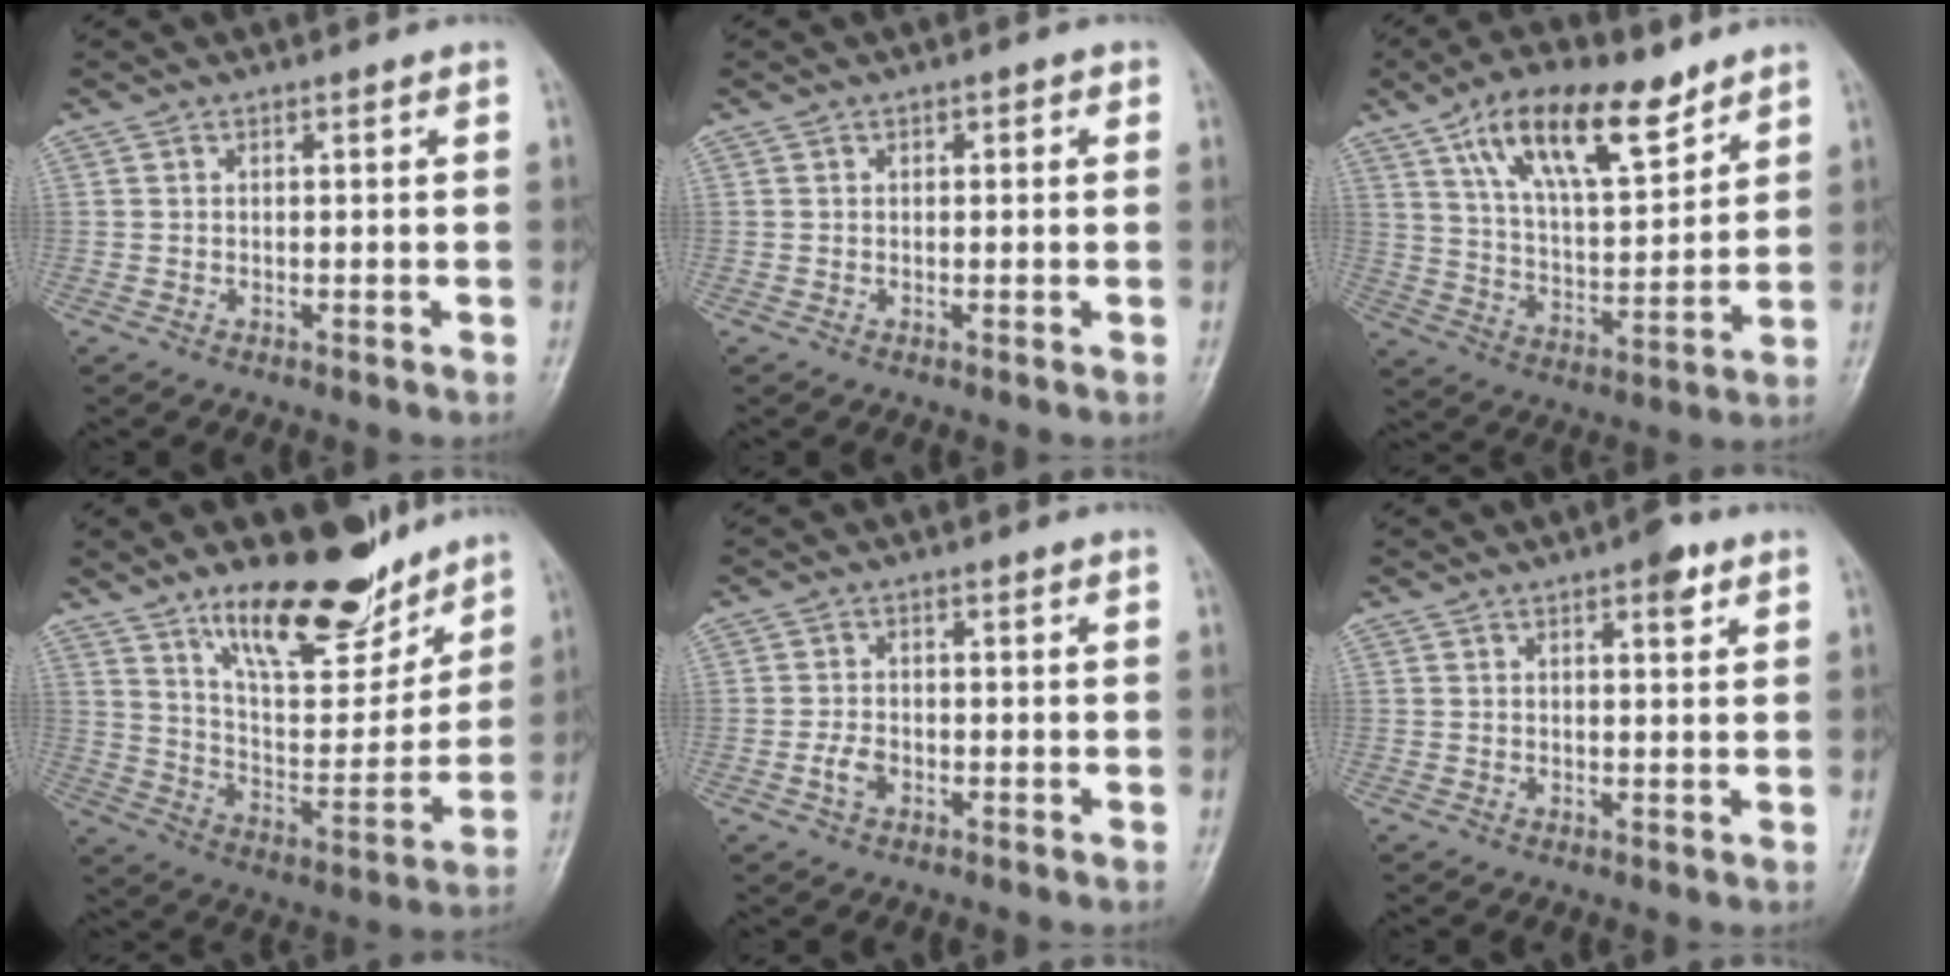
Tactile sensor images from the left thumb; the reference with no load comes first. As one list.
[{"total": 1.5, "force": [0.5, 0.9, 1.1], "torque": [-0.007, 0.002, 0.003]}, {"total": 17.1, "force": [10.2, 6.8, 11.9], "torque": [-0.171, -0.044, 0.182]}, {"total": 19.0, "force": [13.7, 7.1, 11.0], "torque": [-0.124, -0.090, 0.228]}, {"total": 2.5, "force": [-1.2, 1.6, 1.4], "torque": [-0.032, 0.008, -0.026]}, {"total": 3.3, "force": [1.8, 1.2, 2.5], "torque": [-0.026, -0.005, 0.021]}]